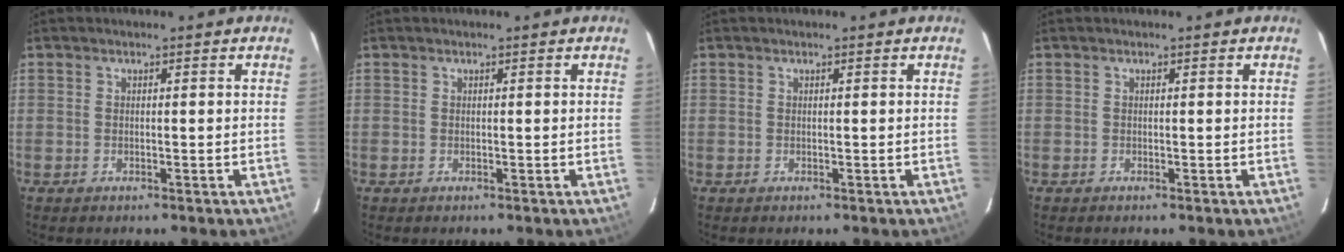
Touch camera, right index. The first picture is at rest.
{"total": 0.0}
{"total": 0.0}
{"total": 0.0}